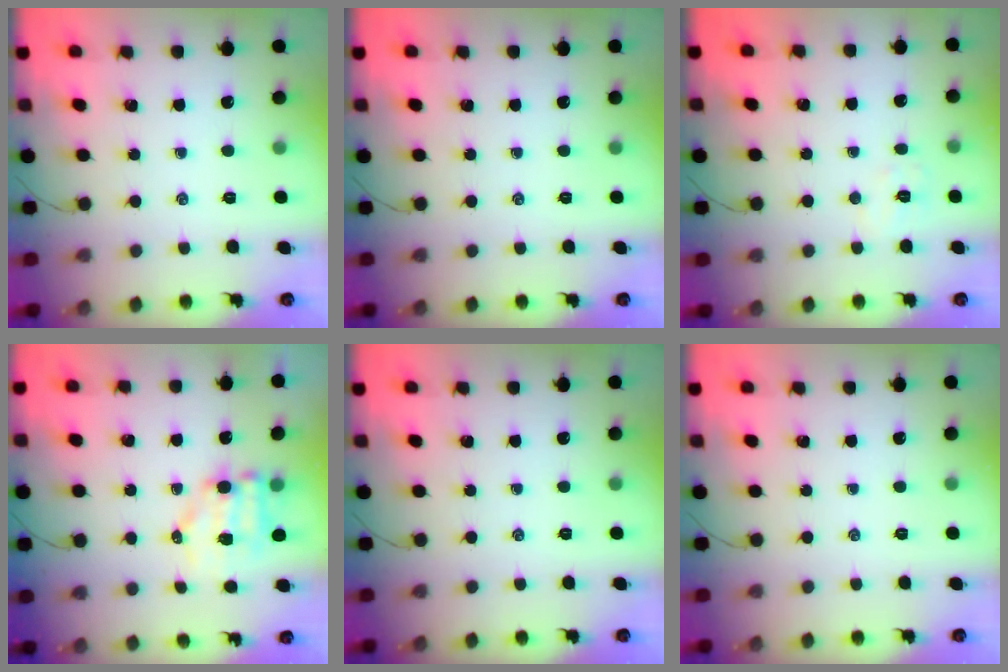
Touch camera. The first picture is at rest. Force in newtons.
{"total": 0.0}
{"total": 5.4, "press": 5.2, "slide": 1.1}
{"total": 6.6, "press": 6.5, "slide": 1.1}
{"total": 0.0}
{"total": 0.0}